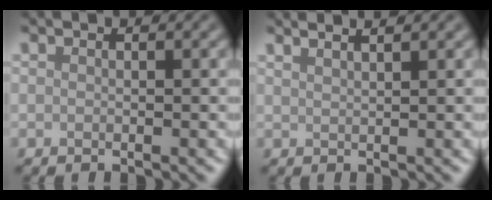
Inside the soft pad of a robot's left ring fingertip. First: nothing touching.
{"total": 3.9, "force": [2.9, 1.5, 2.2], "torque": [-0.004, 0.025, 0.002]}